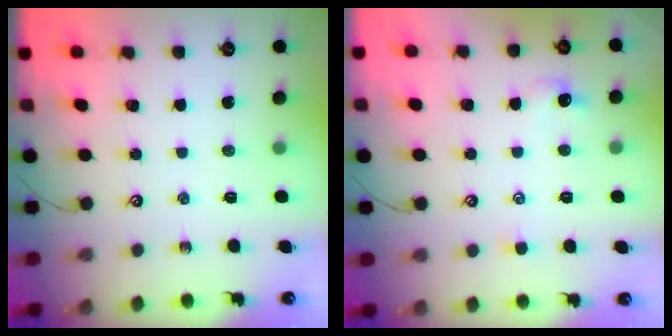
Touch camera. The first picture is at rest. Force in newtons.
{"total": 1.6, "press": 1.4, "slide": 0.7}